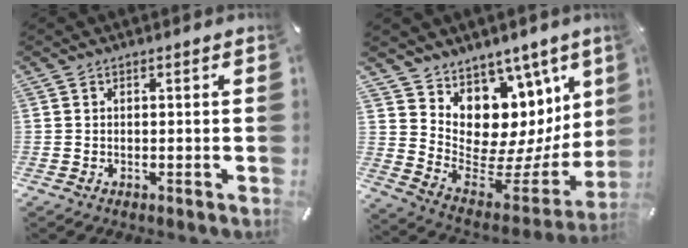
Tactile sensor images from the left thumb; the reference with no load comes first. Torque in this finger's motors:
{"motor_torque": [1.93, 0.61, 0.36, -0.40, 0.31]}